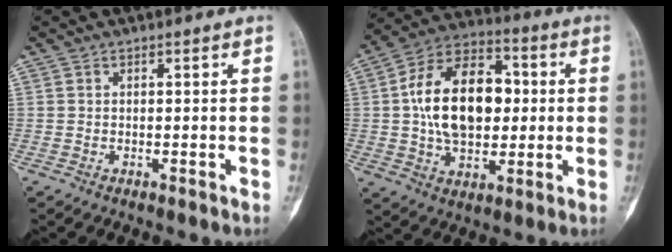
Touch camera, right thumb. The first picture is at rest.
{"total": 19.2, "force": [1.4, 12.2, 14.8], "torque": [-0.223, 0.022, 0.022]}